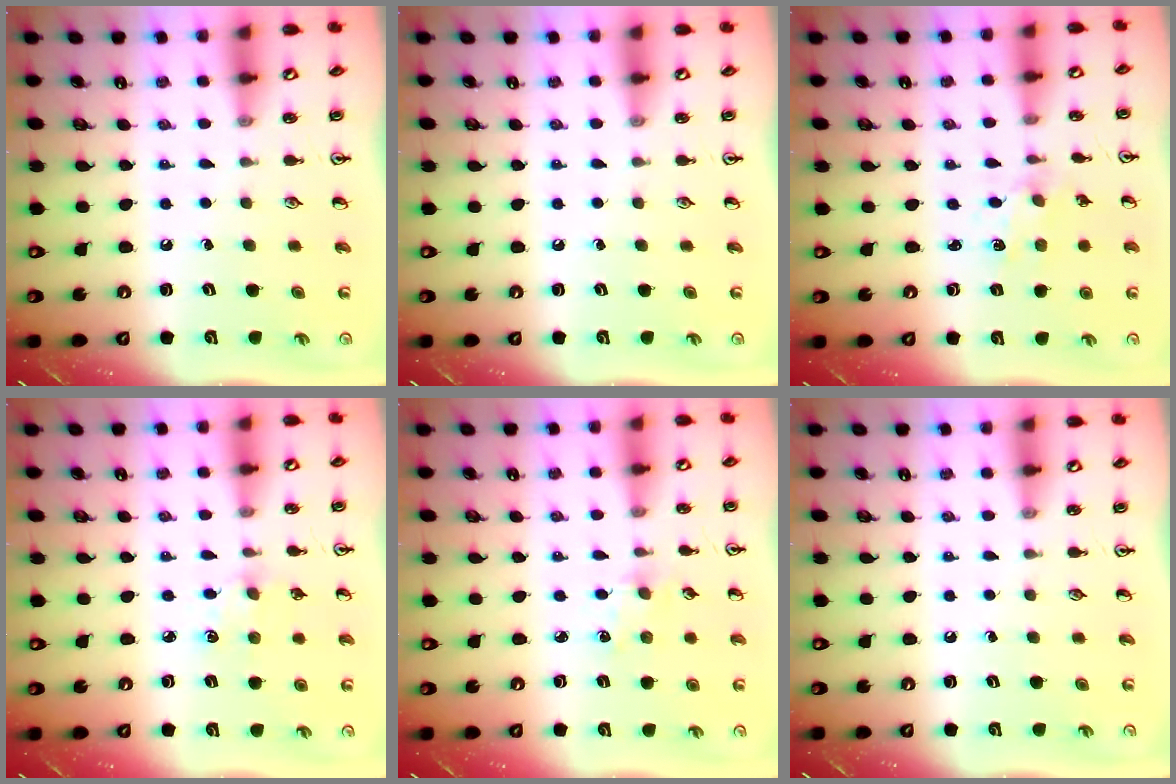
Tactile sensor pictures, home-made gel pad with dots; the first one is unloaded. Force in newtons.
{"total": 0.0}
{"total": 1.2, "press": 1.2, "slide": 0.3}
{"total": 4.1, "press": 4.1, "slide": 0.6}
{"total": 2.6, "press": 2.6, "slide": 0.4}
{"total": 0.0}